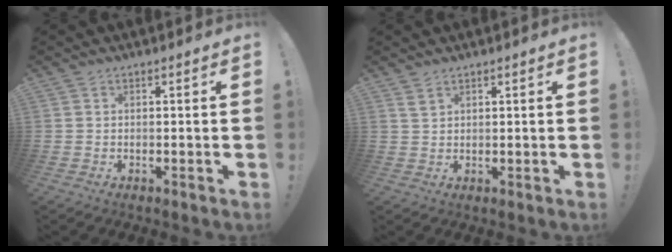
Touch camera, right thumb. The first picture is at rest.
{"total": 1.8, "force": [1.3, 0.6, 1.0], "torque": [-0.017, -0.004, 0.024]}